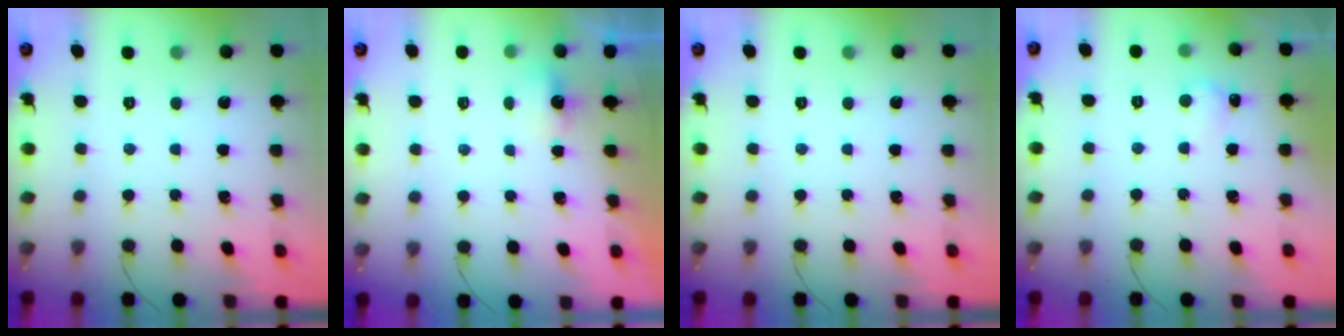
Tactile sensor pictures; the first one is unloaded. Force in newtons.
{"total": 1.8, "press": 1.6, "slide": 0.8}
{"total": 0.0}
{"total": 4.8, "press": 4.6, "slide": 1.2}